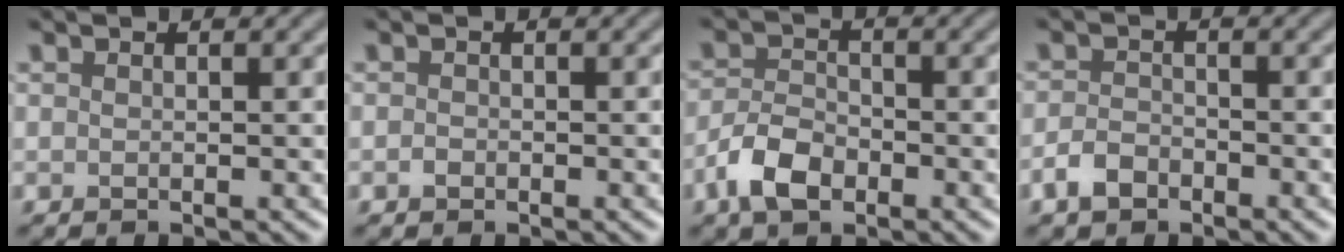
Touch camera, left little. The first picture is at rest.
{"total": 0.6, "force": [-0.3, 0.4, 0.2], "torque": [-0.005, -0.001, -0.007]}
{"total": 4.0, "force": [-2.2, 2.3, 2.4], "torque": [-0.045, 0.002, -0.050]}
{"total": 2.2, "force": [-1.5, 1.3, 1.0], "torque": [-0.018, 0.003, -0.036]}